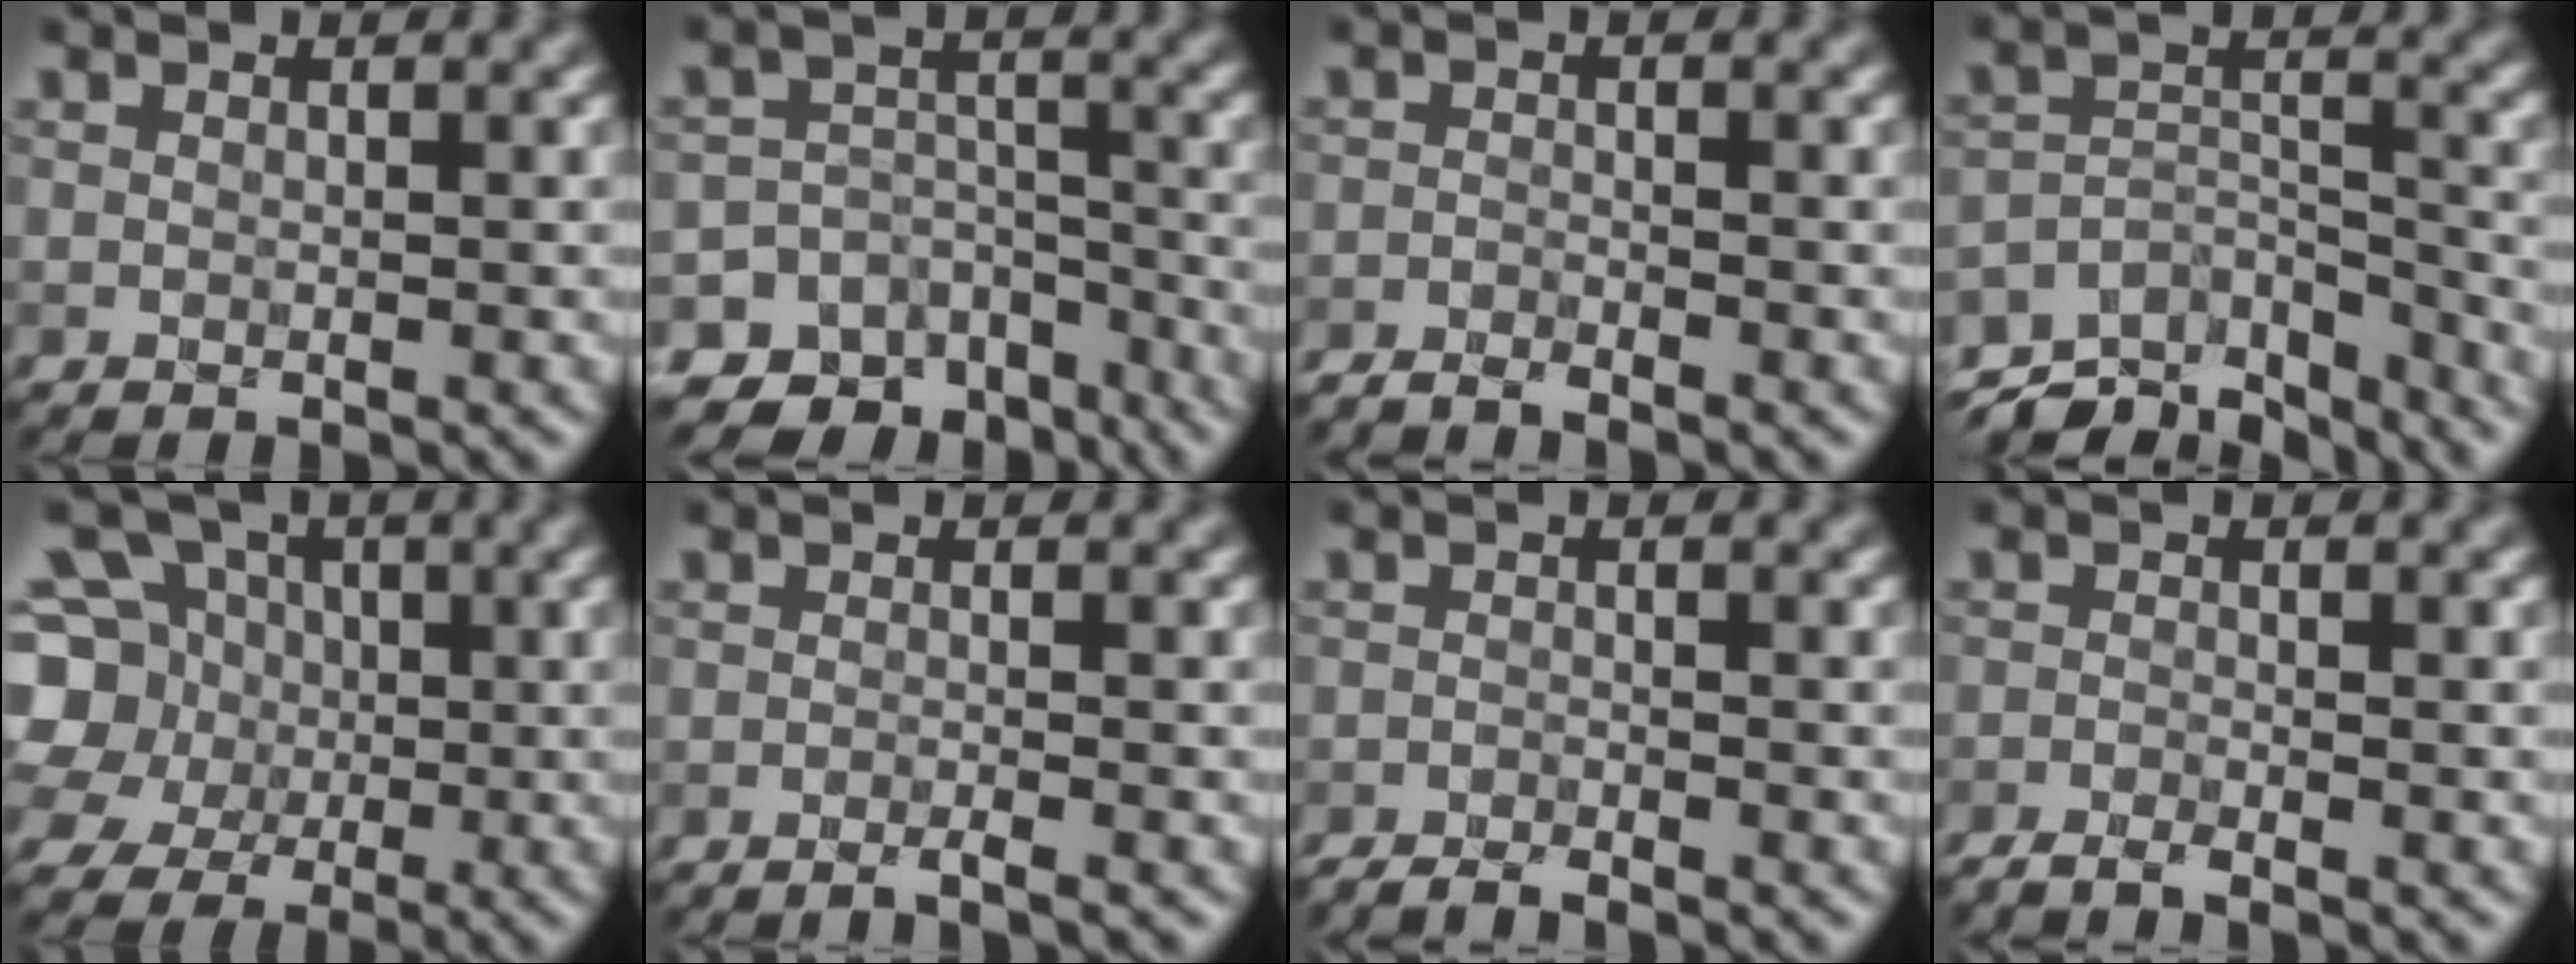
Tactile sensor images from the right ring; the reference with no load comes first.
{"total": 10.8, "force": [-7.9, 6.9, 2.3], "torque": [-0.031, -0.004, -0.109]}
{"total": 2.7, "force": [-2.6, 0.2, 0.8], "torque": [-0.021, -0.003, -0.054]}
{"total": 8.3, "force": [-7.1, 3.2, 3.1], "torque": [-0.061, 0.013, -0.105]}
{"total": 12.7, "force": [2.3, 11.2, 5.5], "torque": [-0.152, 0.029, 0.012]}
{"total": 1.8, "force": [-1.3, 0.1, 1.2], "torque": [-0.018, 0.001, -0.031]}
{"total": 2.9, "force": [-2.8, 0.2, 0.9], "torque": [-0.020, -0.005, -0.054]}
{"total": 2.9, "force": [-2.5, 0.4, 1.5], "torque": [-0.032, -0.003, -0.052]}